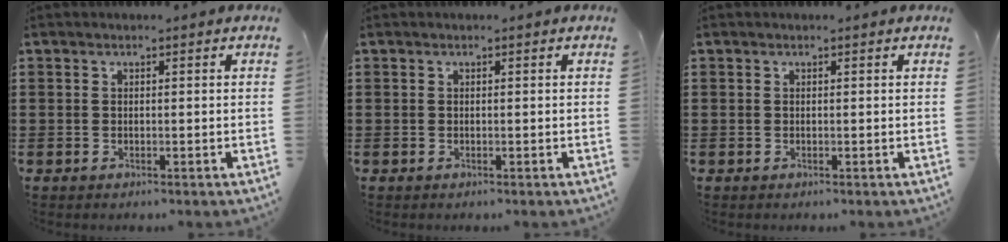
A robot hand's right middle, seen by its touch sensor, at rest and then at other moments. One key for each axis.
{"total": 0.0}
{"total": 0.0}